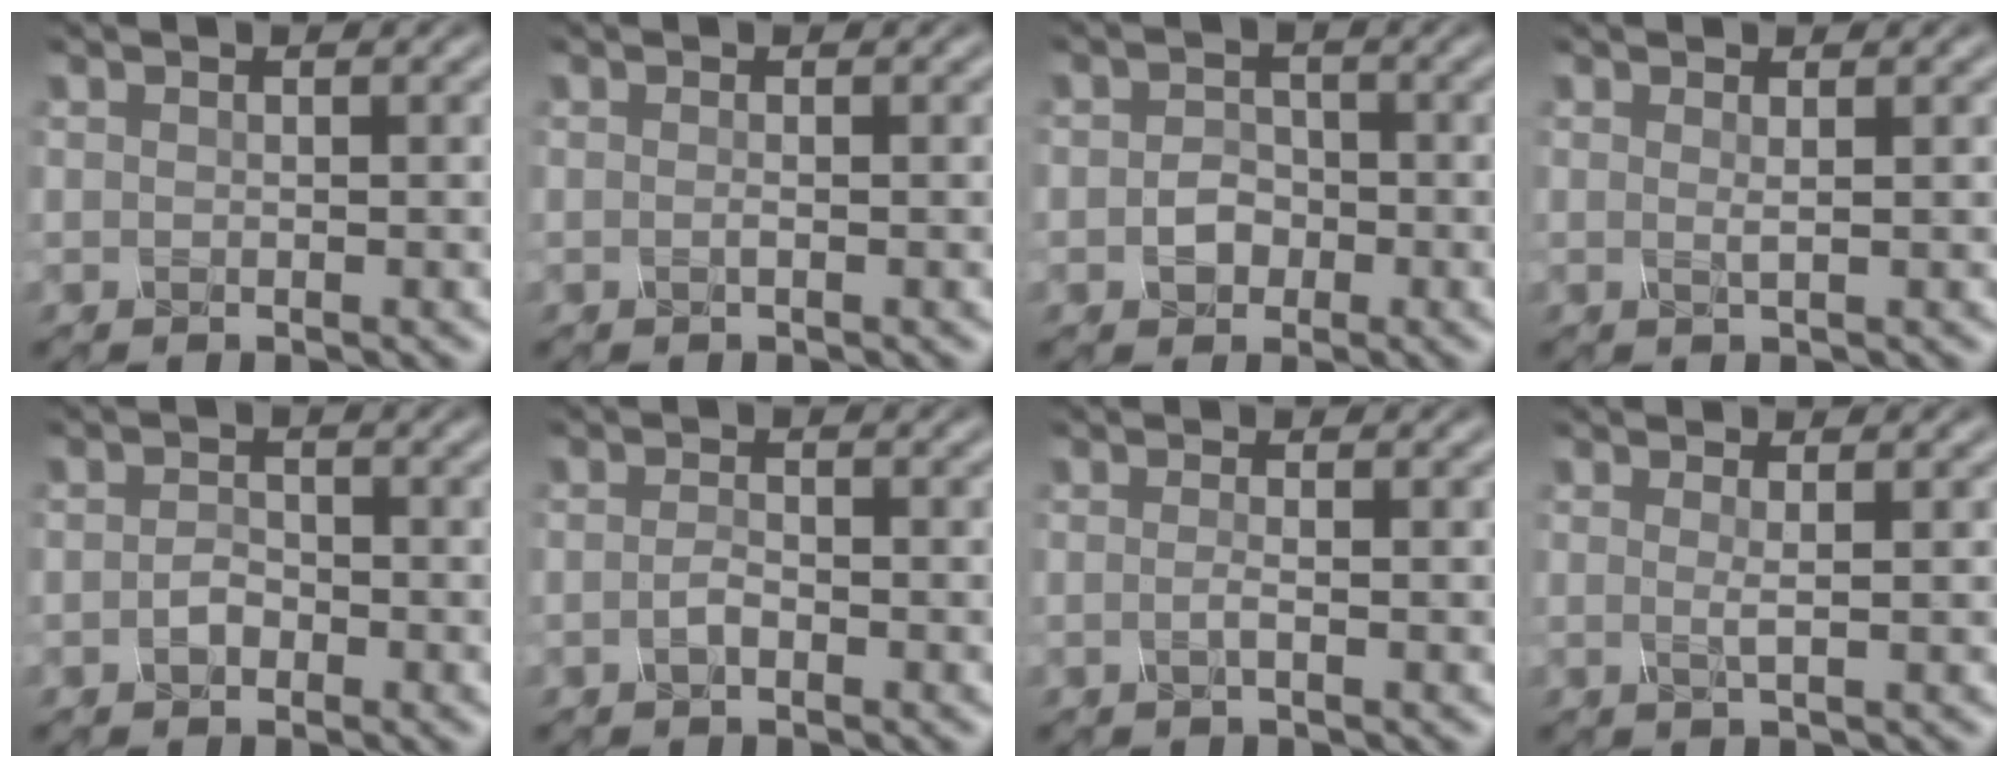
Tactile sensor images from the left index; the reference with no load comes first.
{"total": 0.6, "force": [-0.4, 0.2, 0.4], "torque": [-0.004, 0.001, -0.009]}
{"total": 2.1, "force": [-1.2, 1.6, 0.7], "torque": [-0.011, -0.003, -0.023]}
{"total": 0.8, "force": [0.2, 0.3, 0.7], "torque": [-0.007, -0.002, -0.005]}
{"total": 1.5, "force": [-1.1, 0.8, 0.5], "torque": [-0.011, 0.000, -0.022]}
{"total": 1.3, "force": [-1.1, 0.3, 0.6], "torque": [-0.013, 0.000, -0.020]}
{"total": 1.2, "force": [-0.8, 0.4, 0.9], "torque": [-0.010, -0.002, -0.017]}
{"total": 1.0, "force": [-0.1, 0.3, 1.0], "torque": [-0.016, -0.002, -0.008]}